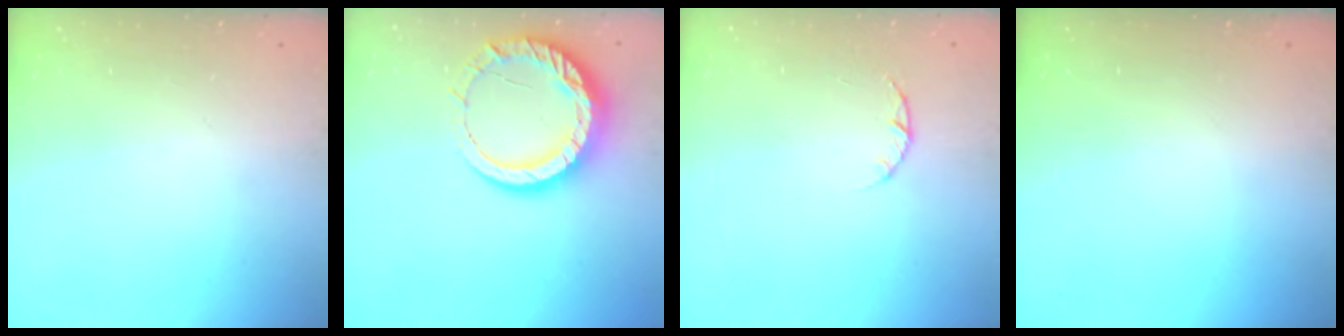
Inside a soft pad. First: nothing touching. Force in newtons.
{"total": 14.3, "press": 14.3, "slide": 1.3}
{"total": 1.4, "press": 1.3, "slide": 0.3}
{"total": 0.0}